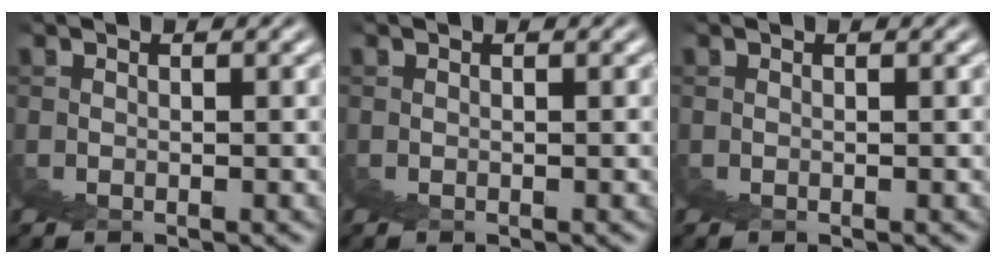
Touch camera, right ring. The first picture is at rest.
{"total": 0.0}
{"total": 0.0}